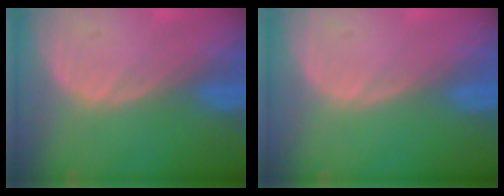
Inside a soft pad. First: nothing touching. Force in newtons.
{"total": 0.0}